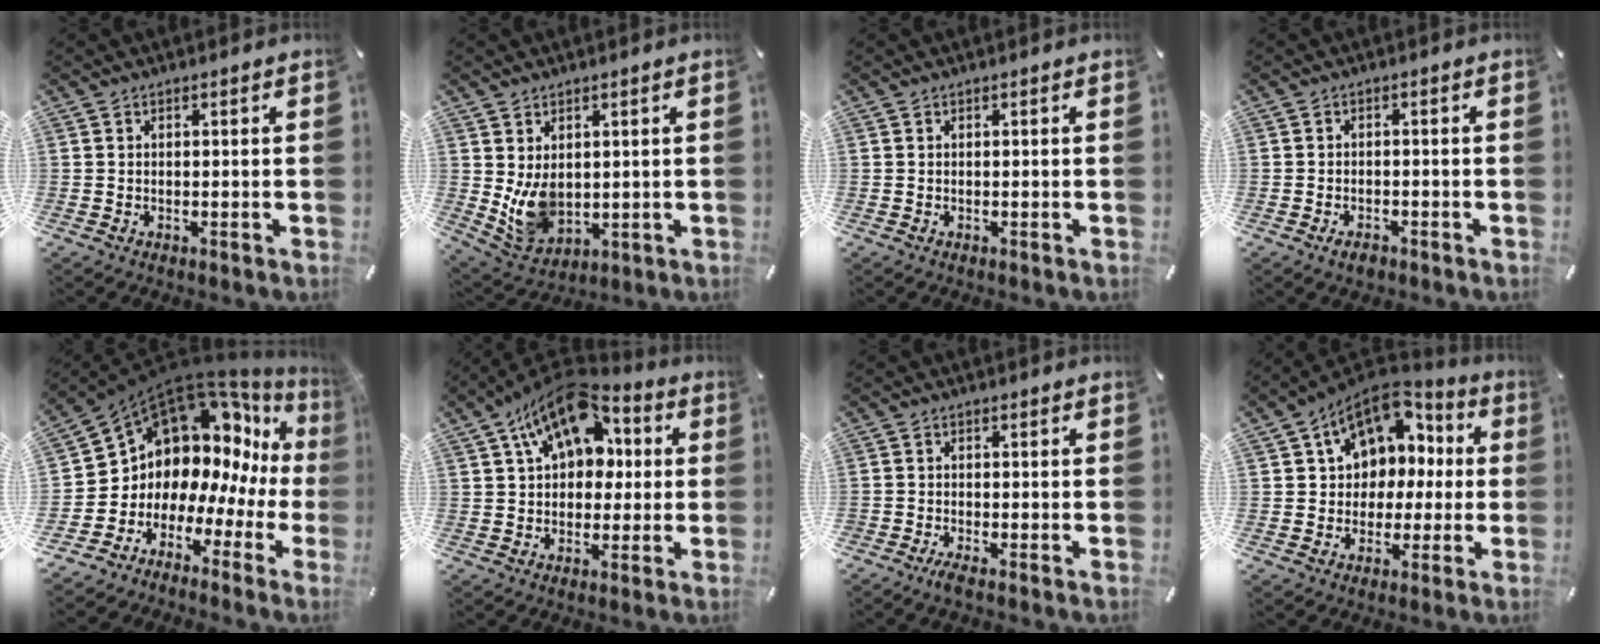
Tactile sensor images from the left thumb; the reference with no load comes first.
{"total": 8.4, "force": [1.4, 6.7, 4.9], "torque": [-0.116, -0.015, 0.029]}
{"total": 0.0}
{"total": 2.6, "force": [-1.7, 1.3, 1.5], "torque": [-0.027, 0.008, -0.031]}
{"total": 12.4, "force": [7.0, 9.1, 4.6], "torque": [-0.086, -0.088, 0.134]}
{"total": 15.6, "force": [6.3, 10.6, 9.6], "torque": [-0.163, -0.025, 0.113]}
{"total": 2.1, "force": [-1.8, 0.3, 1.2], "torque": [-0.024, 0.004, -0.034]}
{"total": 12.6, "force": [4.9, 10.3, 5.4], "torque": [-0.094, -0.024, 0.096]}